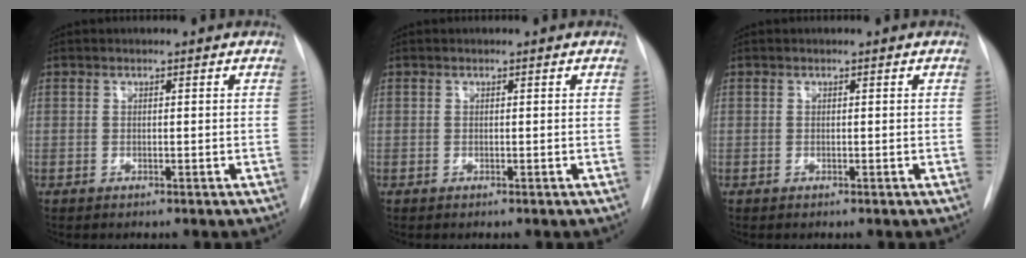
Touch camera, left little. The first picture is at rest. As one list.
[{"total": 0.0}, {"total": 0.0}]